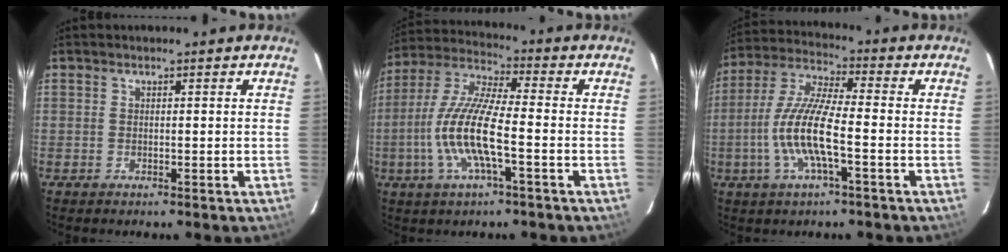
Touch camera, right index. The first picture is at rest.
{"total": 13.3, "force": [-3.6, 2.4, 12.6], "torque": [-0.263, -0.003, -0.073]}
{"total": 12.0, "force": [-3.2, 2.1, 11.4], "torque": [-0.240, -0.002, -0.065]}